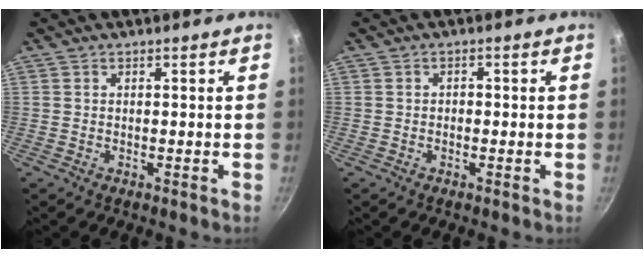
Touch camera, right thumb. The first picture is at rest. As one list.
[{"total": 1.0, "force": [-0.2, 0.8, 0.5], "torque": [0.003, 0.004, -0.009]}]